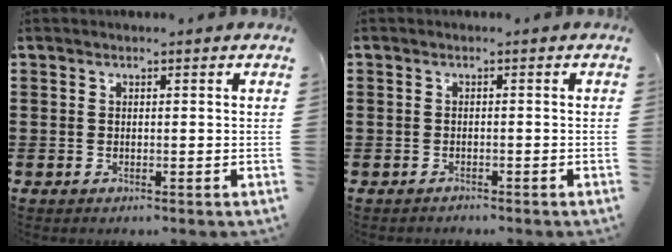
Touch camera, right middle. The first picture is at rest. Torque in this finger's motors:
{"motor_torque": [-0.64, 0.54, -1.05, -0.21]}